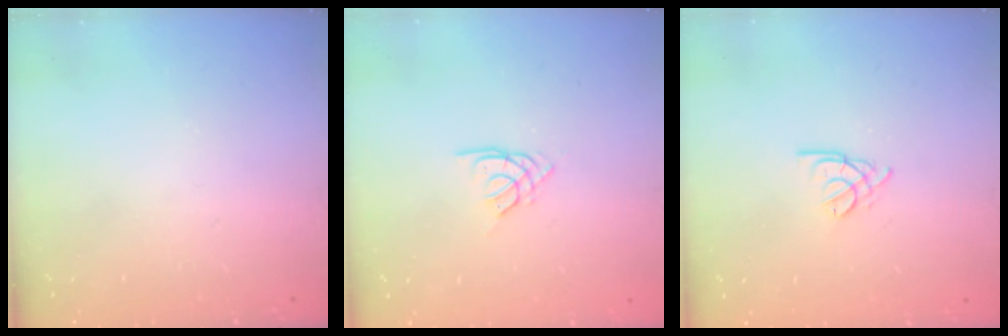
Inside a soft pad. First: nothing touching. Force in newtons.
{"total": 2.3, "press": 2.3, "slide": 0.5}
{"total": 1.6, "press": 1.5, "slide": 0.5}